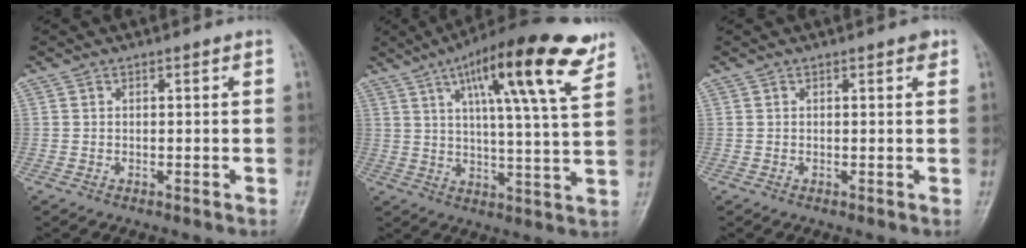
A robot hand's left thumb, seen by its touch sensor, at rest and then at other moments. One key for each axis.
{"total": 19.2, "fx": 10.3, "fy": 3.5, "fz": 15.7, "tx": -0.222, "ty": -0.030, "tz": 0.155}
{"total": 1.3, "fx": 0.8, "fy": 0.5, "fz": 0.9, "tx": -0.008, "ty": -0.001, "tz": 0.006}